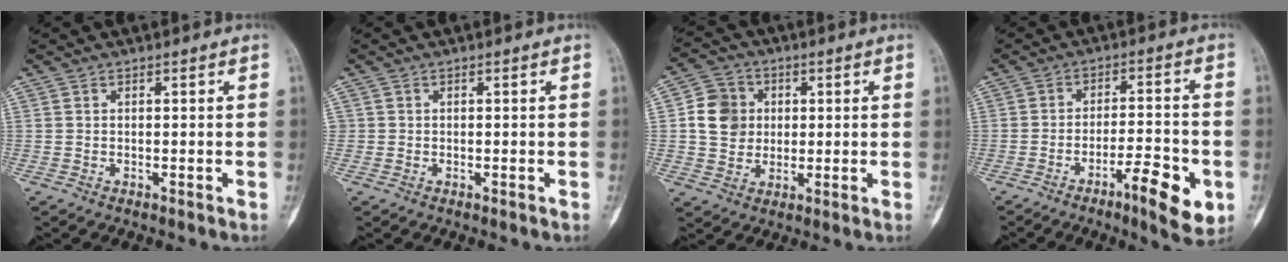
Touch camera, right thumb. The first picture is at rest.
{"total": 0.6, "force": [-0.1, 0.6, 0.0], "torque": [0.004, 0.005, -0.003]}
{"total": 8.8, "force": [1.1, 7.8, 3.9], "torque": [-0.042, 0.002, 0.016]}
{"total": 10.7, "force": [-4.6, 2.7, 9.2], "torque": [-0.133, 0.021, -0.068]}